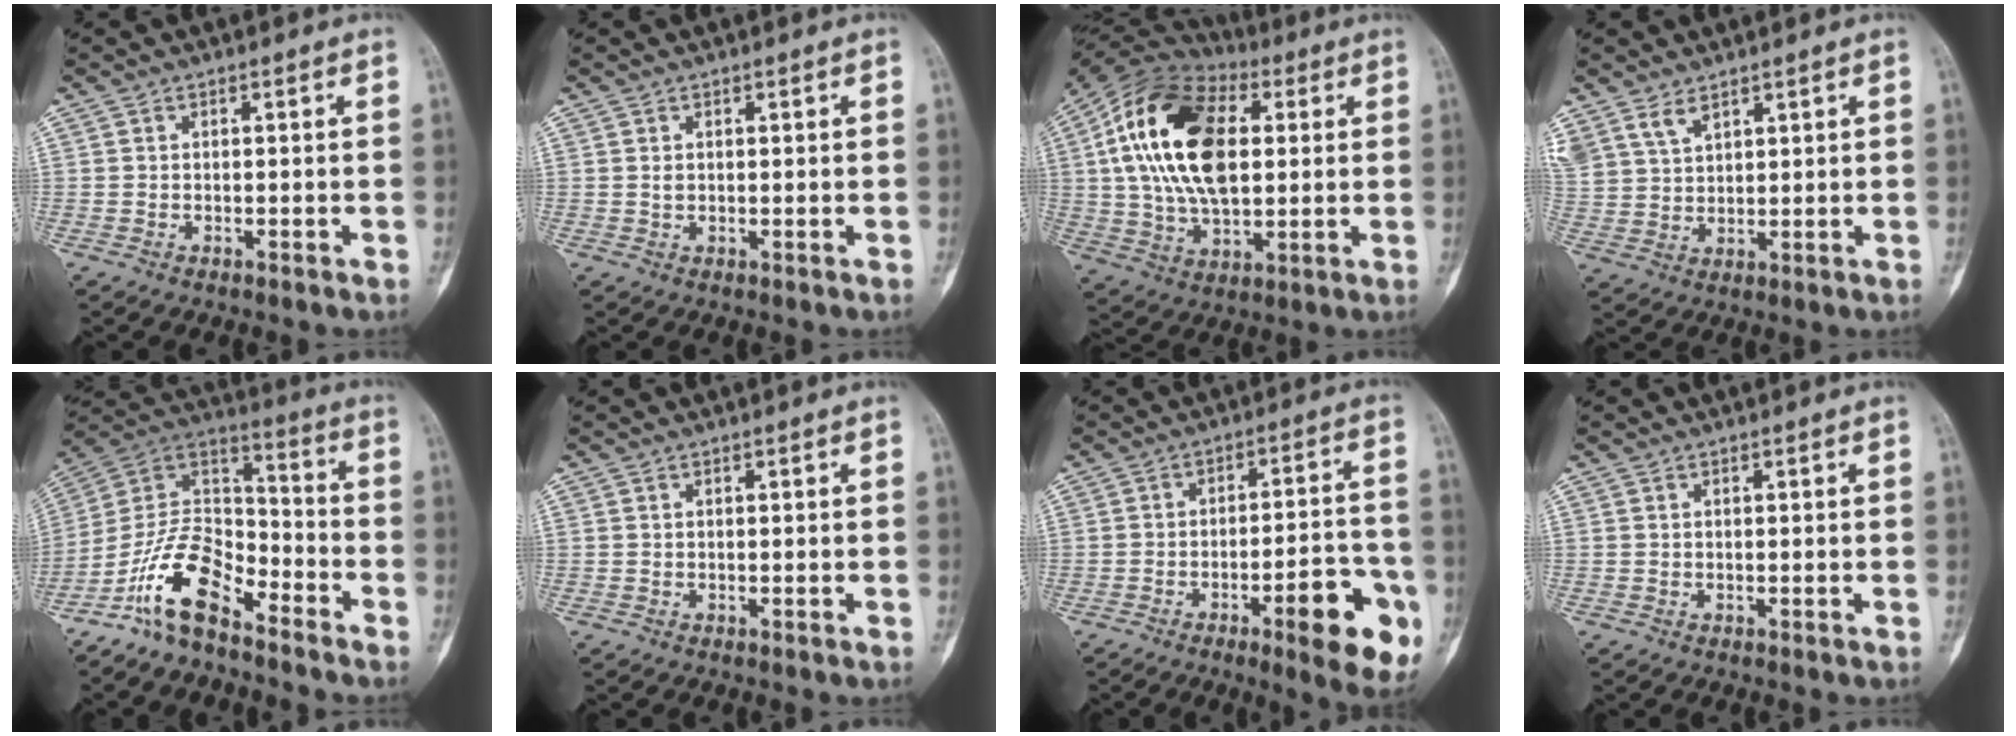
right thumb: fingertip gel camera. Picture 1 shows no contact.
{"total": 1.0, "force": [0.2, 0.7, 0.7], "torque": [-0.005, 0.005, 0.005]}
{"total": 22.7, "force": [4.1, 13.2, 18.0], "torque": [-0.320, 0.007, 0.065]}
{"total": 6.0, "force": [4.2, 3.2, 2.7], "torque": [-0.043, -0.009, 0.093]}
{"total": 13.7, "force": [-9.5, 5.9, 7.9], "torque": [-0.133, 0.091, -0.189]}
{"total": 0.0}
{"total": 15.0, "force": [-6.2, 4.2, 13.0], "torque": [-0.148, 0.027, -0.078]}
{"total": 0.0}